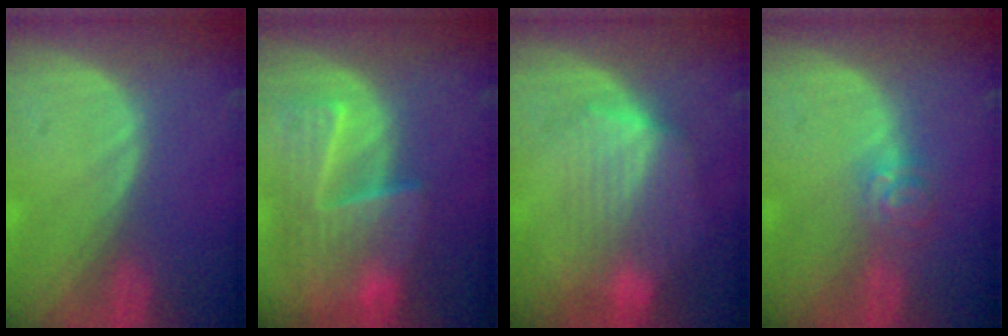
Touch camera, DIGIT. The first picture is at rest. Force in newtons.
{"total": 8.9, "press": 8.1, "slide": 3.7}
{"total": 7.3, "press": 6.9, "slide": 2.3}
{"total": 3.7, "press": 3.5, "slide": 1.4}